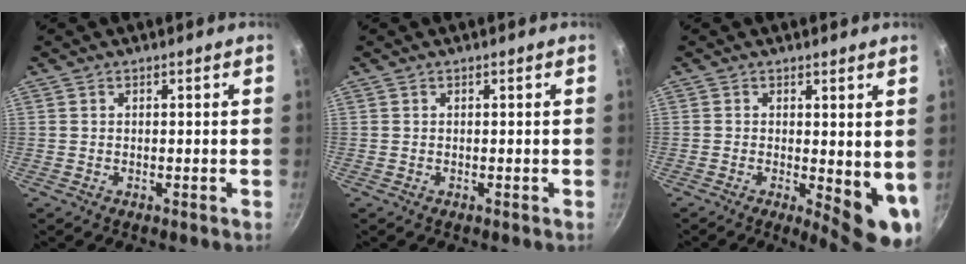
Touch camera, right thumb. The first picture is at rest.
{"total": 0.0}
{"total": 8.8, "force": [-0.2, 3.4, 8.2], "torque": [-0.090, -0.017, 0.000]}